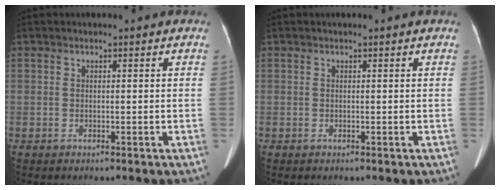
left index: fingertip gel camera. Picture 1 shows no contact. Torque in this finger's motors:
{"motor_torque": [0.03, -0.01, -0.02, -0.01]}